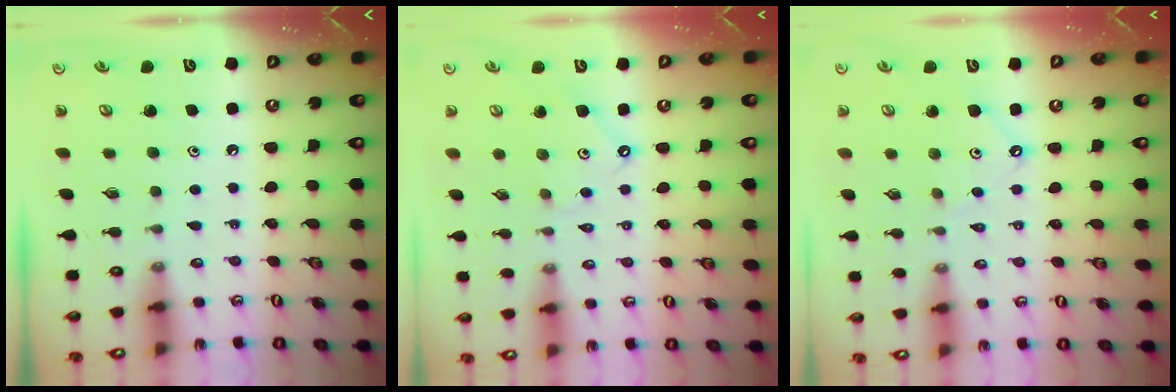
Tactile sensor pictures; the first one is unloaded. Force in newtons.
{"total": 6.2, "press": 6.2, "slide": 0.8}
{"total": 4.7, "press": 4.6, "slide": 0.5}